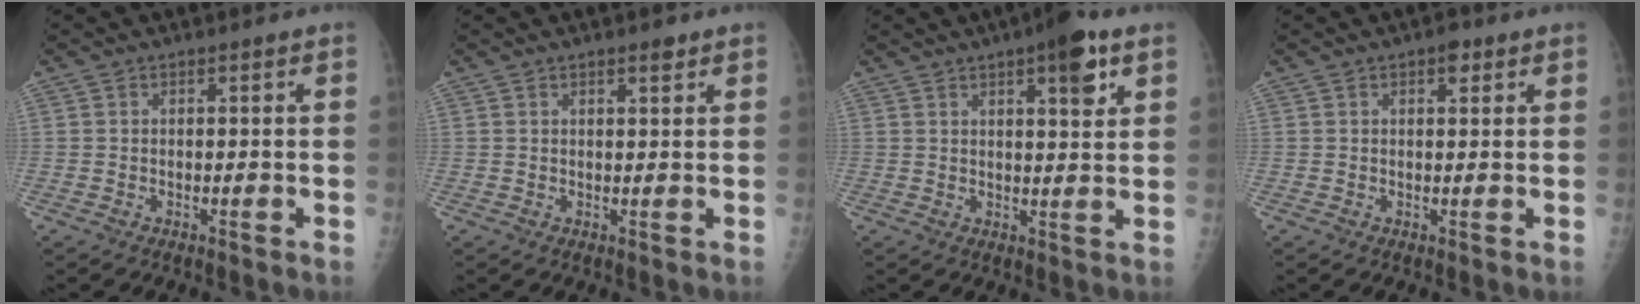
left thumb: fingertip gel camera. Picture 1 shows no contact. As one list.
[{"total": 1.9, "force": [1.3, 0.6, 1.2], "torque": [-0.012, -0.007, 0.018]}, {"total": 8.3, "force": [4.3, 2.2, 6.7], "torque": [-0.082, -0.016, 0.056]}, {"total": 2.4, "force": [1.3, 1.2, 1.6], "torque": [-0.014, -0.003, 0.015]}]